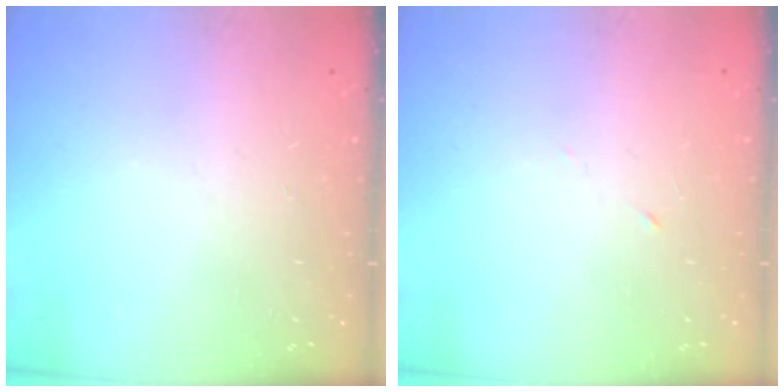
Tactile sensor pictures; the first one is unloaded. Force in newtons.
{"total": 2.7, "press": 2.5, "slide": 1.0}